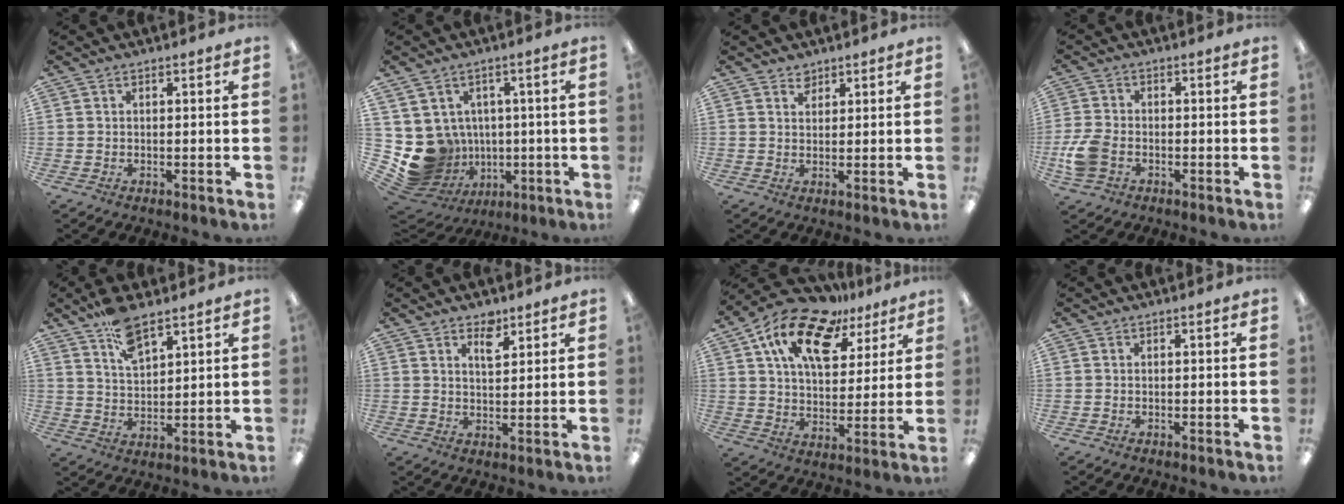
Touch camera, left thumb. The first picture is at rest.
{"total": 10.3, "force": [-1.7, 9.8, 2.5], "torque": [-0.086, -0.012, -0.012]}
{"total": 2.4, "force": [2.0, 1.3, 0.4], "torque": [-0.002, -0.007, 0.037]}
{"total": 7.0, "force": [-2.7, 4.6, 4.5], "torque": [-0.092, 0.009, -0.046]}
{"total": 9.1, "force": [6.6, 3.5, 5.2], "torque": [-0.086, -0.033, 0.115]}
{"total": 4.7, "force": [3.3, 2.1, 2.7], "torque": [-0.028, -0.019, 0.053]}
{"total": 17.2, "force": [11.1, 8.6, 9.9], "torque": [-0.186, -0.053, 0.198]}
{"total": 0.0}